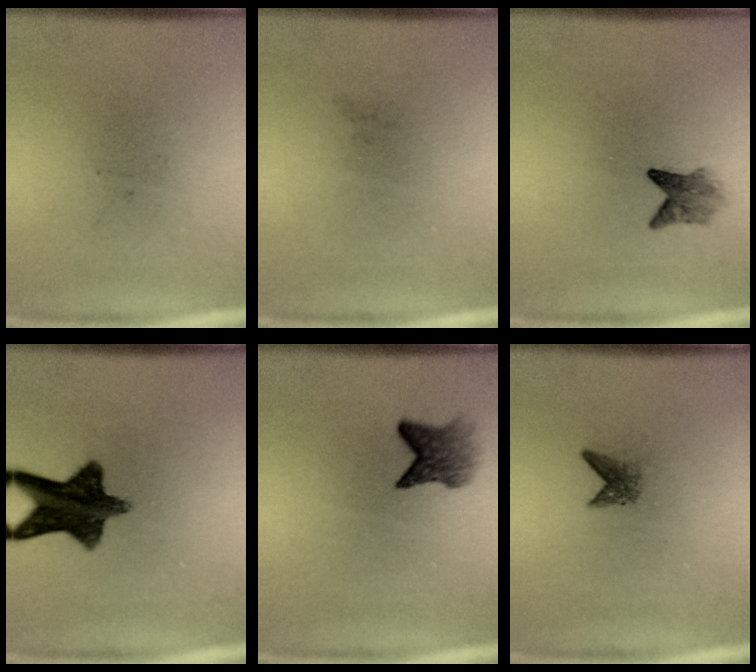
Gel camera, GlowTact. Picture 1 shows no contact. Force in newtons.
{"total": 0.0}
{"total": 2.6}
{"total": 11.2}
{"total": 3.7}
{"total": 1.6}